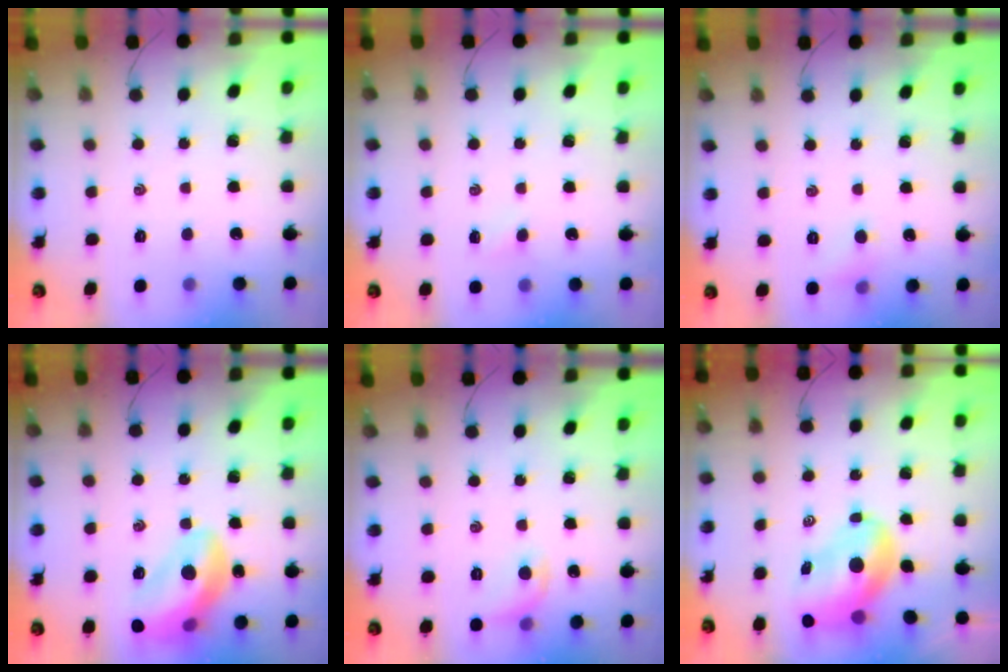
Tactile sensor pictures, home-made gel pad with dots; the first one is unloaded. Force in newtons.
{"total": 2.5, "press": 2.4, "slide": 0.8}
{"total": 4.5, "press": 4.3, "slide": 1.4}
{"total": 16.3, "press": 16.1, "slide": 2.3}
{"total": 7.0, "press": 6.9, "slide": 1.3}
{"total": 10.2, "press": 9.8, "slide": 2.9}